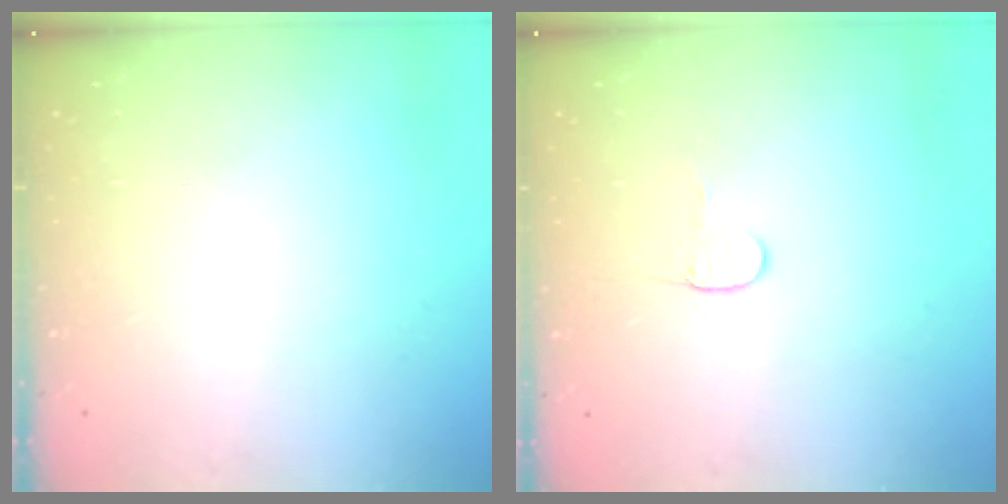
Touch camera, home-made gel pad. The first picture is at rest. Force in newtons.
{"total": 3.2, "press": 3.2, "slide": 0.3}